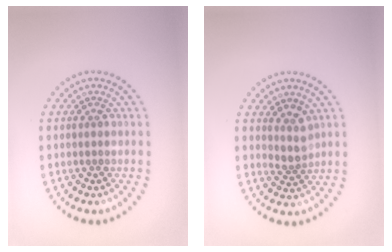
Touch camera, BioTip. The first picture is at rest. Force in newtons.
{"total": 2.0, "press": 1.5, "slide": 1.4}